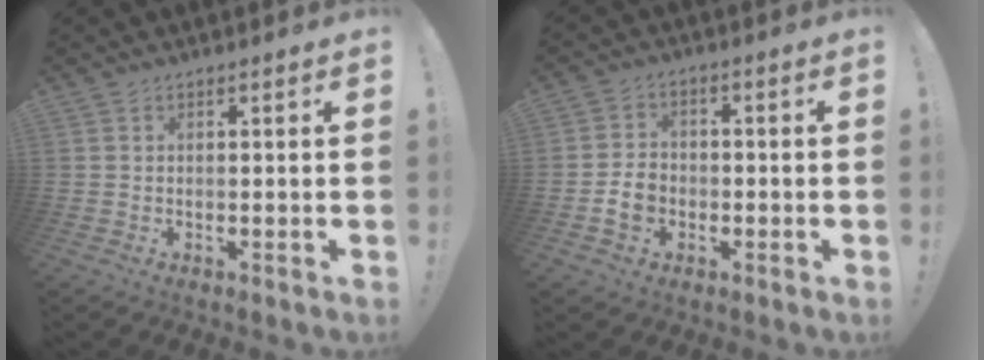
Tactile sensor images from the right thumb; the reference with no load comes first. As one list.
[{"total": 6.5, "force": [-2.3, 5.1, 3.3], "torque": [-0.052, 0.013, -0.041]}]